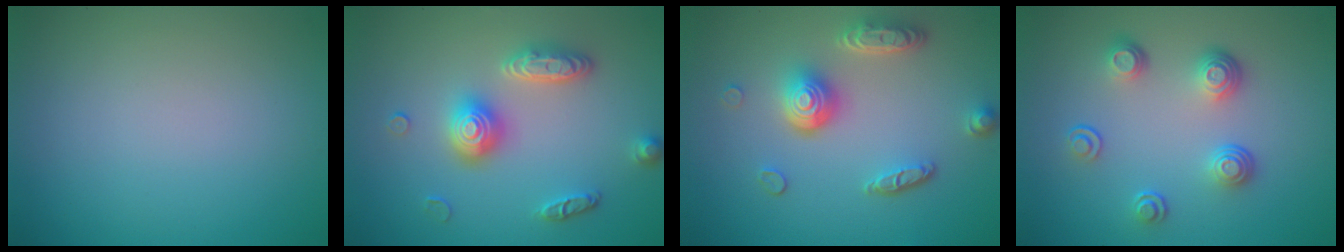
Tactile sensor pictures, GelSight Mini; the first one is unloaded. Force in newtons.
{"total": 3.7, "press": 3.5, "slide": 1.3}
{"total": 5.0, "press": 3.7, "slide": 3.3}
{"total": 3.6, "press": 2.7, "slide": 2.4}